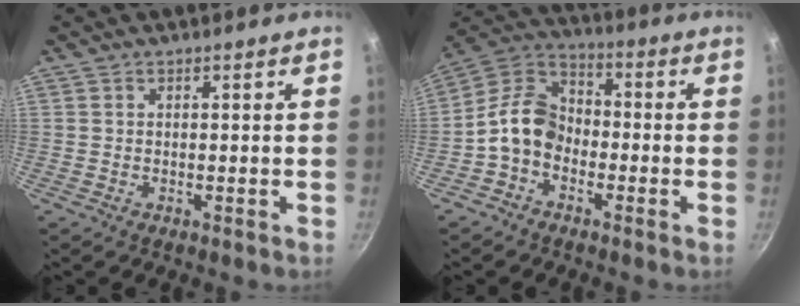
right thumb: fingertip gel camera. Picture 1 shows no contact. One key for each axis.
{"total": 10.5, "fx": -2.9, "fy": 7.7, "fz": 6.4, "tx": -0.089, "ty": 0.044, "tz": -0.080}